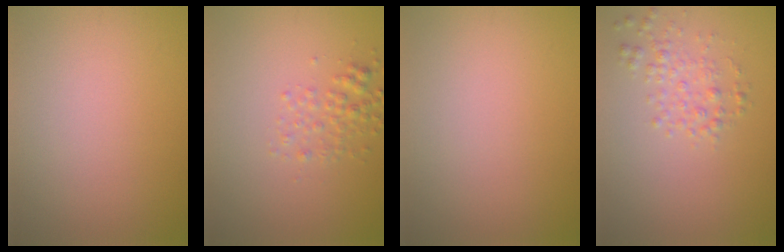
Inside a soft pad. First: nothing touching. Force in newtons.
{"total": 2.0, "press": 2.0, "slide": 0.1}
{"total": 0.0}
{"total": 2.0, "press": 2.0, "slide": 0.1}